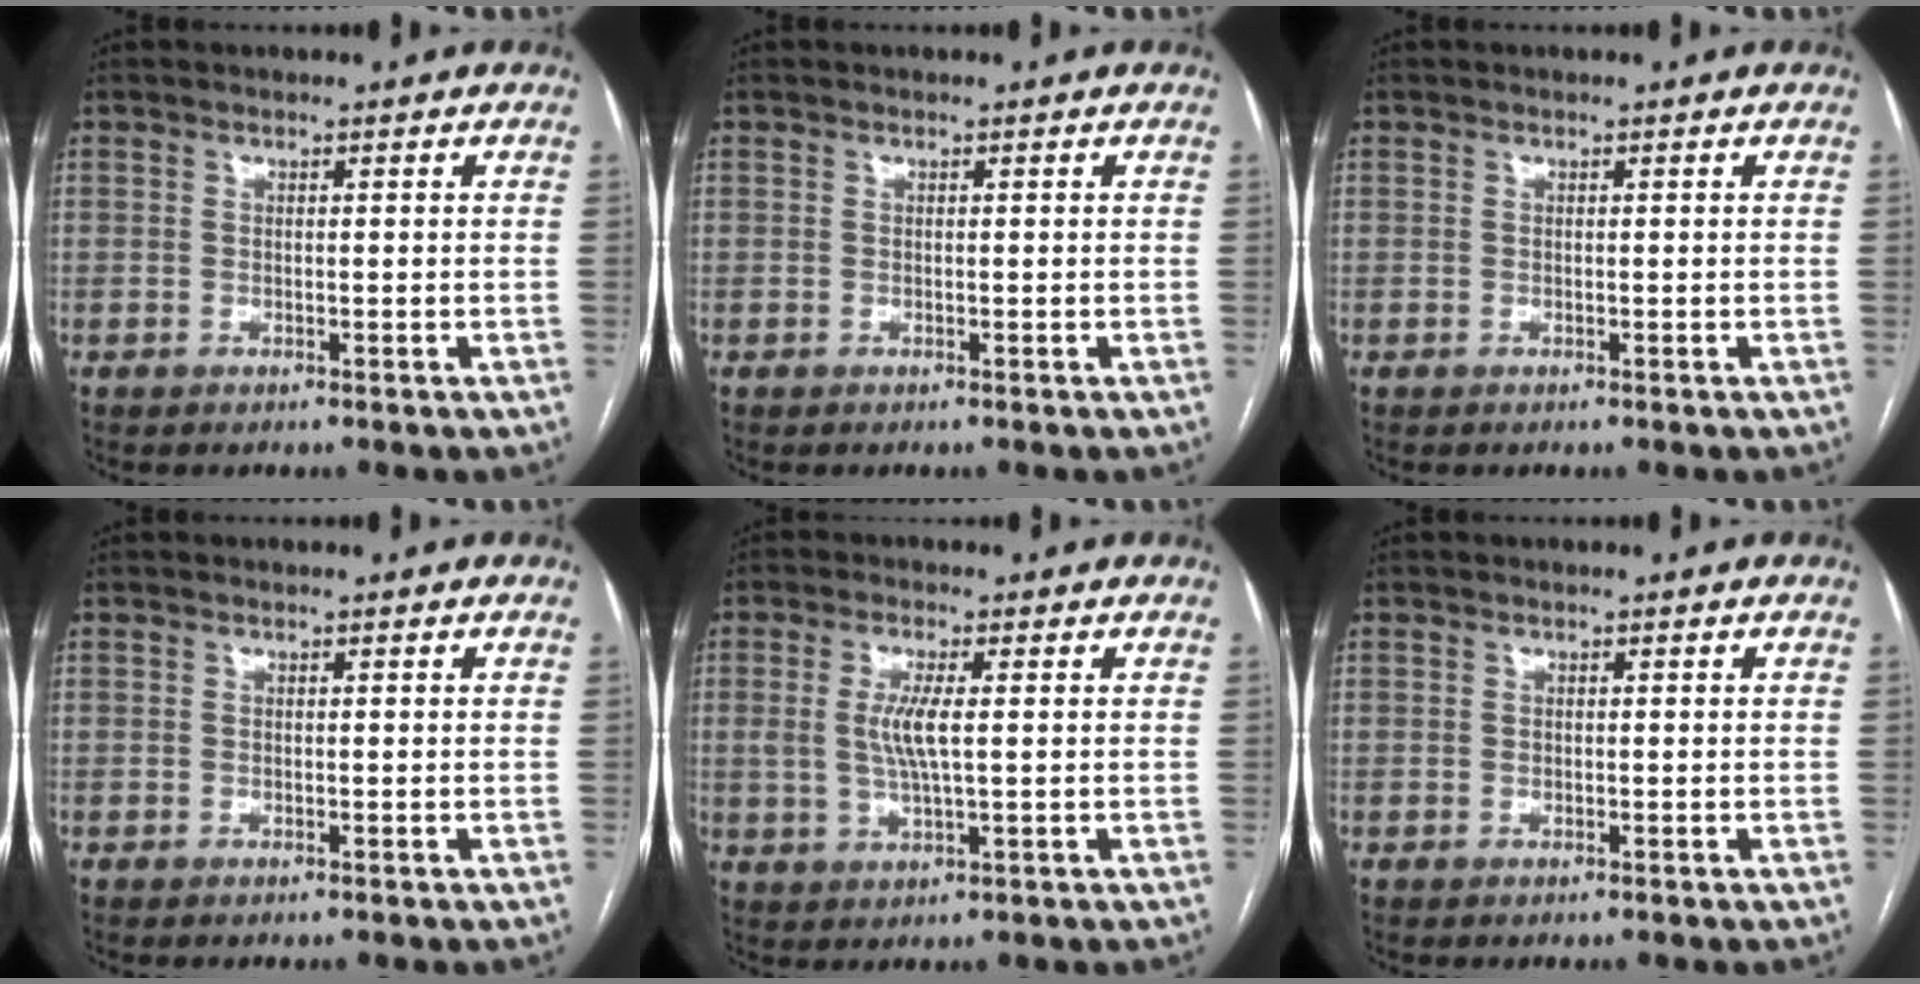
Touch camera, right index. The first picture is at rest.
{"total": 0.0}
{"total": 0.0}
{"total": 0.0}
{"total": 5.0, "force": [0.6, 0.9, 4.9], "torque": [-0.106, -0.002, 0.012]}
{"total": 0.0}